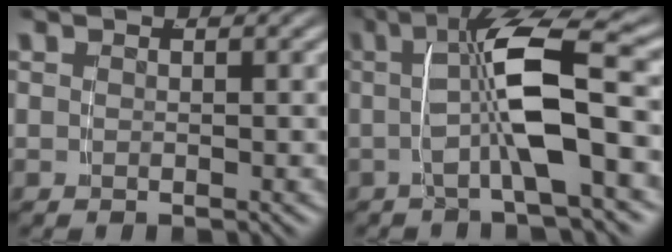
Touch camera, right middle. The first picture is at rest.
{"total": 6.7, "force": [0.3, 1.4, 6.6], "torque": [-0.109, 0.010, 0.008]}